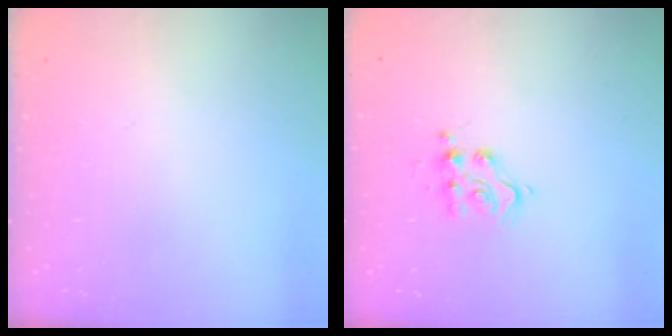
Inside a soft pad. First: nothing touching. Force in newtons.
{"total": 7.4, "press": 7.4, "slide": 0.5}